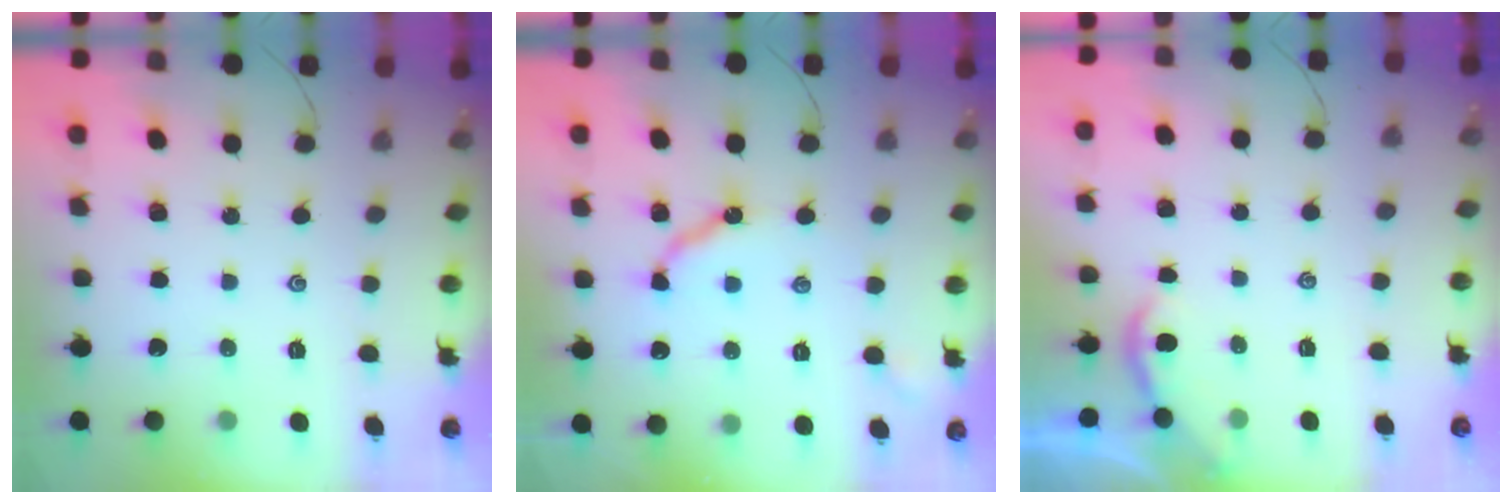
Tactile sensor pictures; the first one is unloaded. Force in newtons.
{"total": 9.3, "press": 9.2, "slide": 1.1}
{"total": 1.3, "press": 1.3, "slide": 0.3}